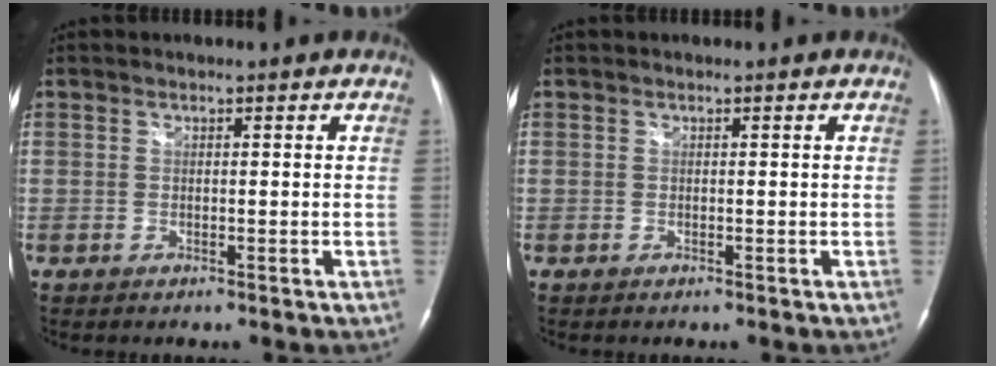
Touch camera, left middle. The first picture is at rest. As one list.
[{"total": 0.0}]